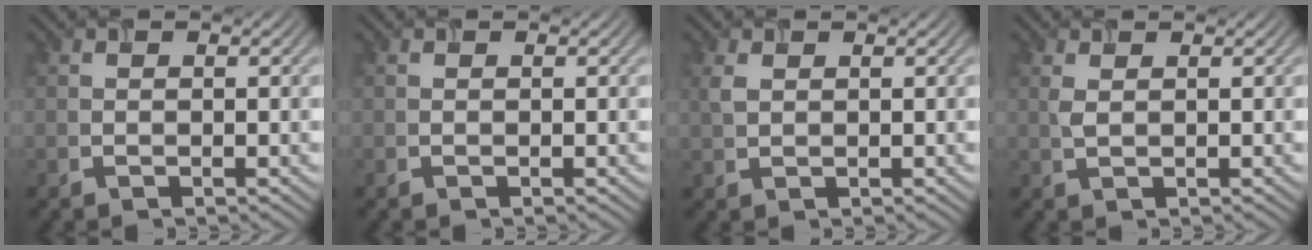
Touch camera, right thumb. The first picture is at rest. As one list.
[{"total": 0.0}, {"total": 1.6, "force": [0.7, 1.0, 1.1], "torque": [-0.034, 0.002, 0.016]}, {"total": 1.2, "force": [0.6, 0.4, 1.0], "torque": [-0.030, 0.003, 0.013]}]